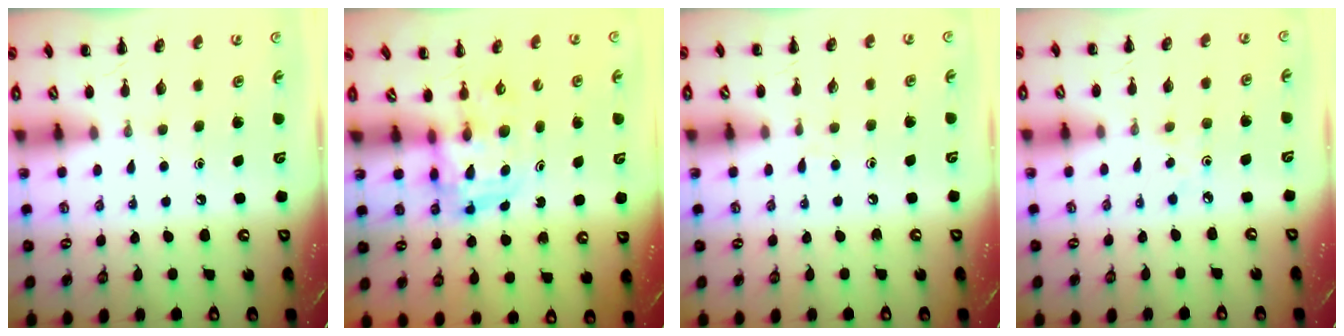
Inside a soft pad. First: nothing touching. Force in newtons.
{"total": 3.4, "press": 3.4, "slide": 0.7}
{"total": 2.8, "press": 2.4, "slide": 1.4}
{"total": 1.5, "press": 1.4, "slide": 0.6}